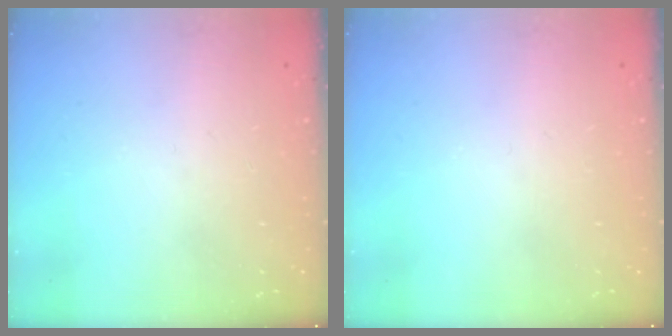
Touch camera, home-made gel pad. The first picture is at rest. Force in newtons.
{"total": 0.0}